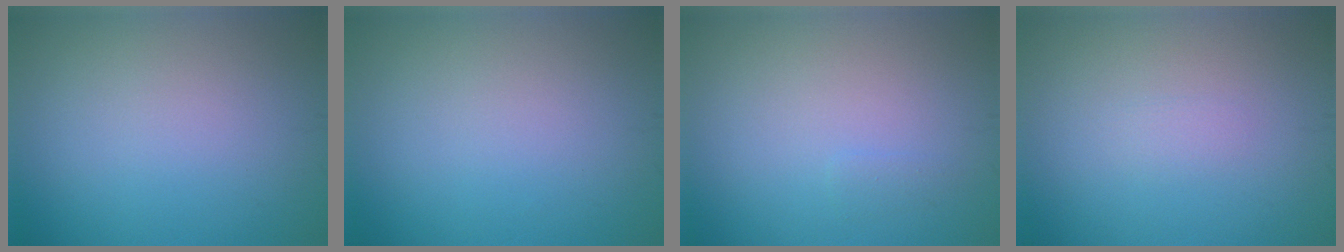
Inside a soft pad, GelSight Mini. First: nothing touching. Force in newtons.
{"total": 0.0}
{"total": 0.6, "press": 0.5, "slide": 0.1}
{"total": 0.7, "press": 0.7, "slide": 0.1}